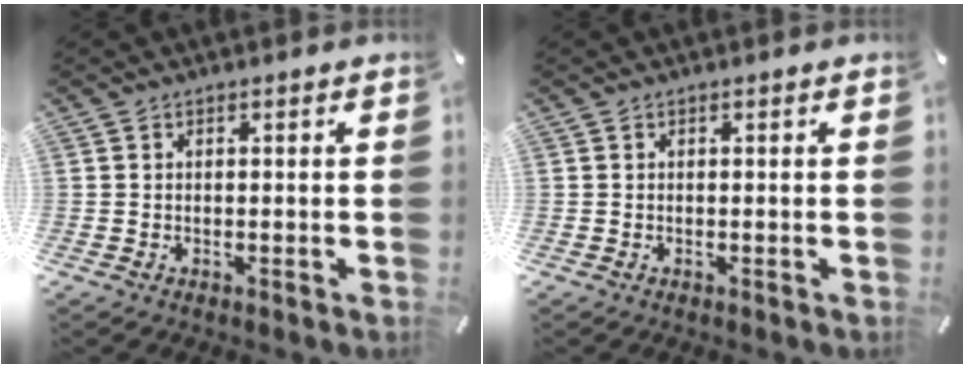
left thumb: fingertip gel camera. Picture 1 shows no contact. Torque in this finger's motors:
{"motor_torque": [-0.10, 0.01, 0.01, 0.07, 0.00]}